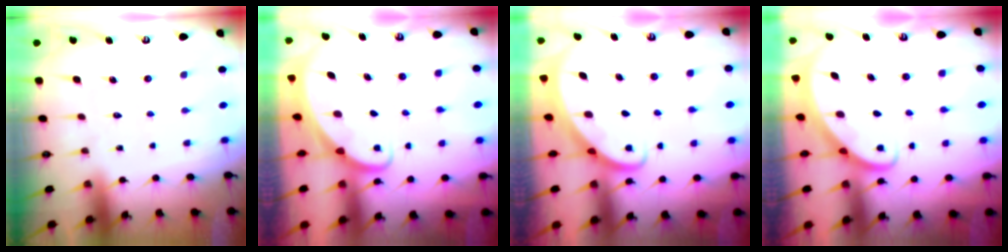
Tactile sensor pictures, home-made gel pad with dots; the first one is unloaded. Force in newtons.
{"total": 1.8, "press": 1.7, "slide": 0.1}
{"total": 2.8, "press": 2.8, "slide": 0.2}
{"total": 2.7, "press": 2.7, "slide": 0.2}